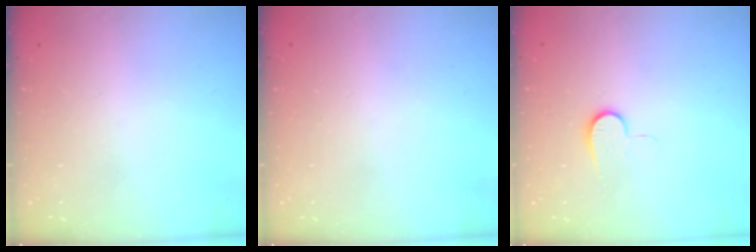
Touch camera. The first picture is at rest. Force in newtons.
{"total": 0.8, "press": 0.5, "slide": 0.6}
{"total": 6.3, "press": 6.2, "slide": 0.8}